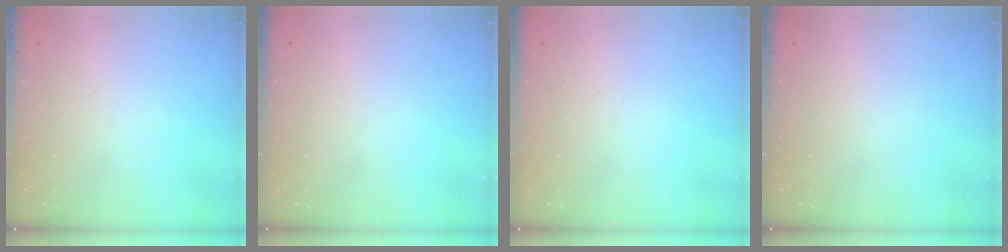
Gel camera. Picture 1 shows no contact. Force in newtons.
{"total": 0.0}
{"total": 0.0}
{"total": 0.0}